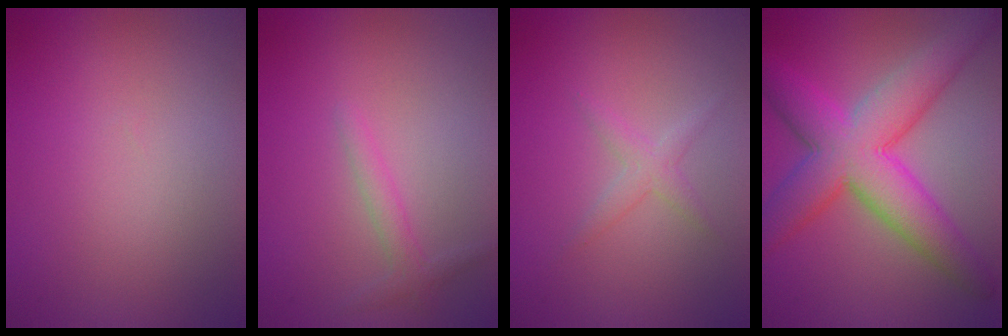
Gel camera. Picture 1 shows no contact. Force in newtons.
{"total": 1.5, "press": 1.5, "slide": 0.1}
{"total": 1.6, "press": 1.6, "slide": 0.1}
{"total": 9.5, "press": 9.5, "slide": 0.2}